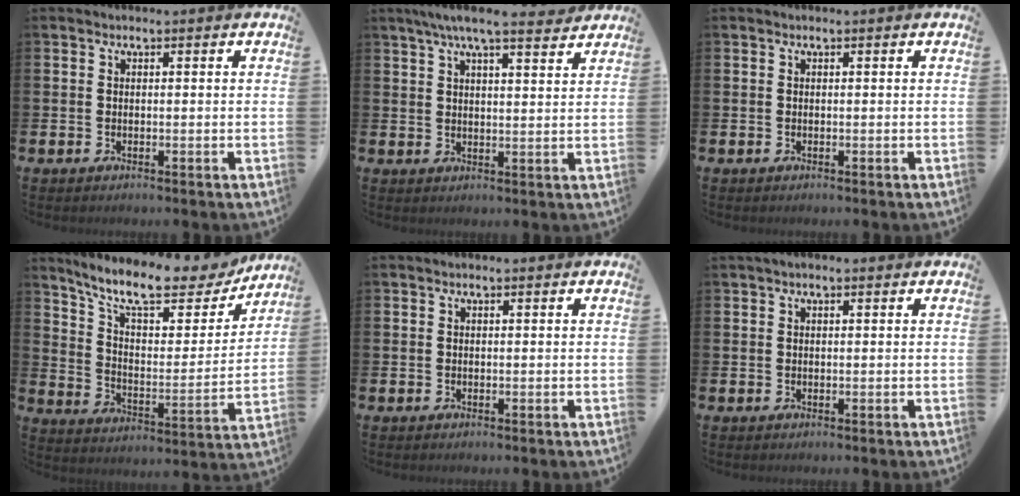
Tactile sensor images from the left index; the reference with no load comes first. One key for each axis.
{"total": 6.7, "fx": 5.9, "fy": 0.9, "fz": 3.0, "tx": -0.062, "ty": -0.018, "tz": 0.104}
{"total": 0.0}
{"total": 11.3, "fx": 9.6, "fy": 3.0, "fz": 5.1, "tx": -0.125, "ty": -0.059, "tz": 0.165}
{"total": 0.0}
{"total": 0.9, "fx": 0.7, "fy": 0.3, "fz": 0.6, "tx": 0.001, "ty": 0.000, "tz": 0.009}